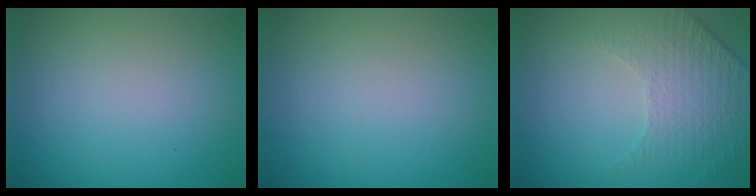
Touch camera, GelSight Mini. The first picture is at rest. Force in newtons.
{"total": 0.0}
{"total": 4.9, "press": 3.2, "slide": 3.6}